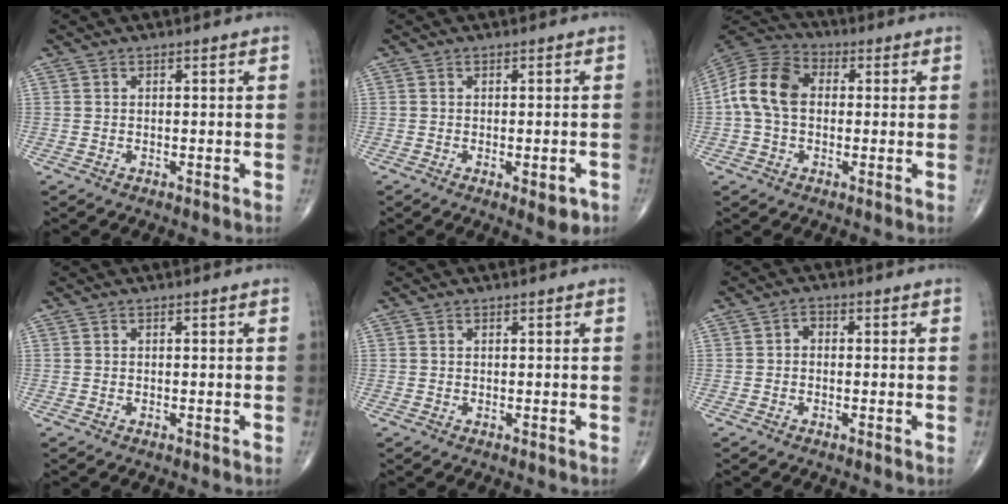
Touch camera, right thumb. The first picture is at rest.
{"total": 4.1, "force": [-1.6, 1.5, 3.5], "torque": [-0.033, -0.003, -0.013]}
{"total": 11.5, "force": [0.4, 8.1, 8.1], "torque": [-0.154, 0.032, -0.004]}
{"total": 0.0}
{"total": 0.0}
{"total": 1.8, "force": [-0.1, 1.4, 1.2], "torque": [-0.005, 0.010, -0.010]}